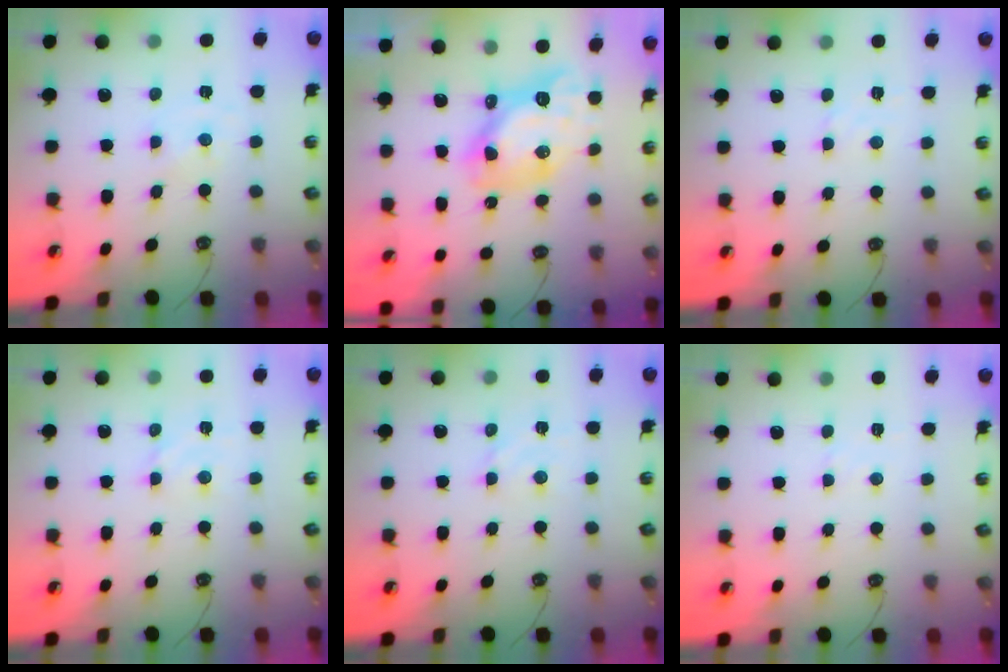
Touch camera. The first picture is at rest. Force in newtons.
{"total": 13.0, "press": 12.9, "slide": 1.3}
{"total": 2.5, "press": 2.4, "slide": 0.5}
{"total": 2.8, "press": 2.8, "slide": 0.1}
{"total": 2.8, "press": 2.8, "slide": 0.1}
{"total": 2.2, "press": 2.2, "slide": 0.3}